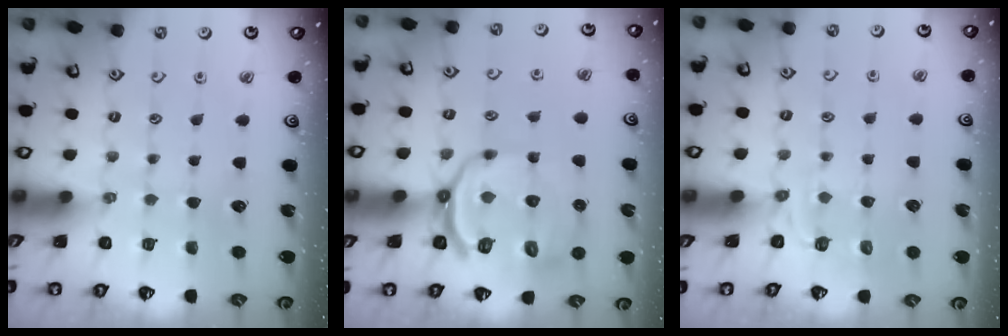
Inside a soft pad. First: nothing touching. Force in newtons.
{"total": 13.7, "press": 13.4, "slide": 3.2}
{"total": 2.8, "press": 2.2, "slide": 1.8}